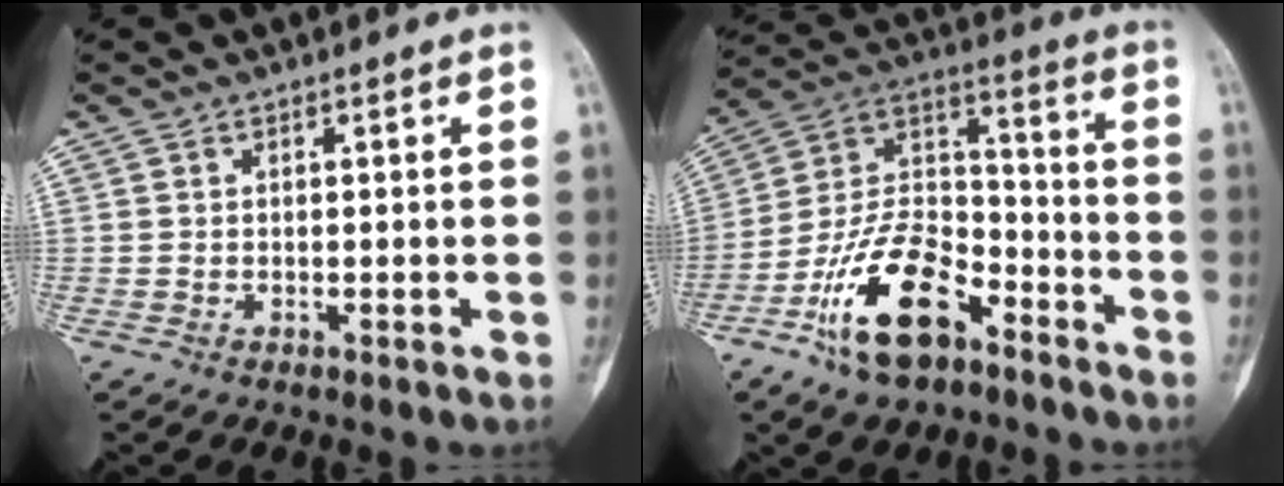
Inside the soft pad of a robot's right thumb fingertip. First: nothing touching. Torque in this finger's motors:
{"motor_torque": [0.42, 0.55, 1.62, -1.15, 0.09]}